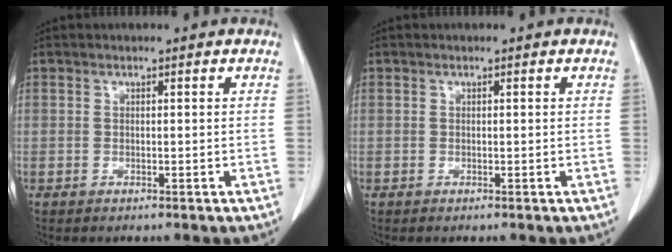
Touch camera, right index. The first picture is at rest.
{"total": 0.0}